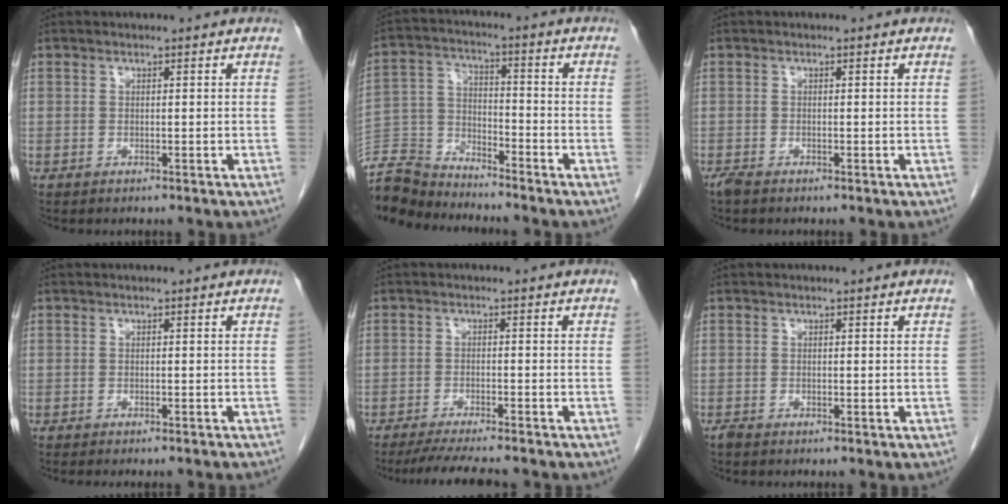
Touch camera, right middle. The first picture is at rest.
{"total": 10.5, "force": [-10.4, 1.4, 1.2], "torque": [-0.022, 0.005, -0.203]}
{"total": 1.2, "force": [-1.0, 0.2, 0.6], "torque": [-0.021, -0.005, -0.021]}
{"total": 5.4, "force": [-4.9, 0.4, 2.3], "torque": [-0.026, -0.012, -0.061]}
{"total": 8.4, "force": [-7.4, 0.5, 3.9], "torque": [-0.058, -0.019, -0.115]}
{"total": 0.6, "force": [-0.5, 0.1, 0.2], "torque": [-0.011, -0.002, -0.012]}